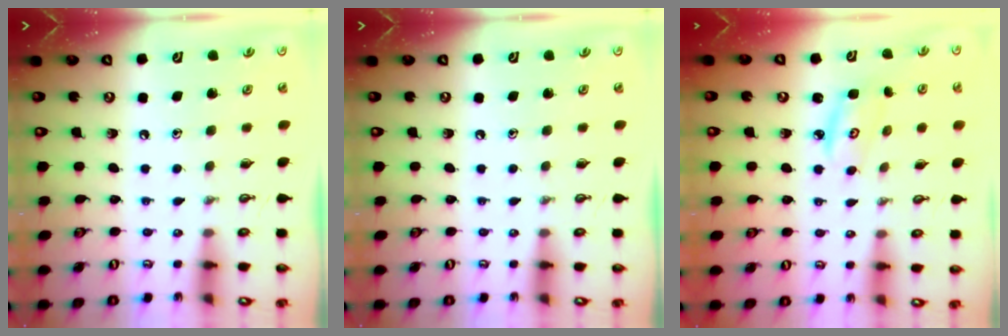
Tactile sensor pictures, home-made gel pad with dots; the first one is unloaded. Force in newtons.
{"total": 0.0}
{"total": 3.3, "press": 3.2, "slide": 0.3}